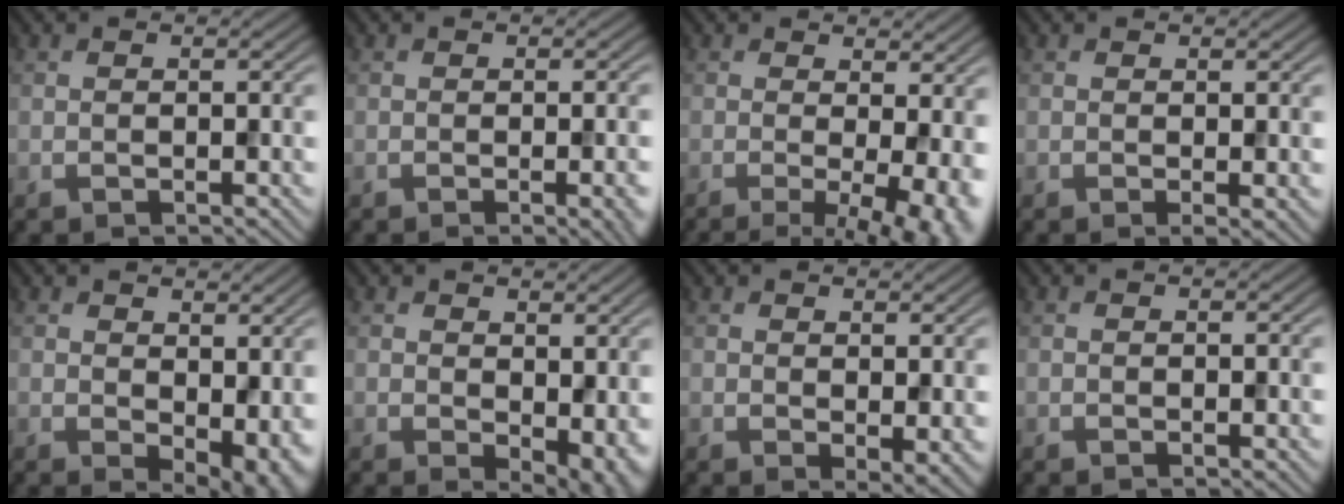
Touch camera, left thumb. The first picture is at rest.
{"total": 3.2, "force": [-1.0, 0.7, 3.0], "torque": [-0.035, 0.001, -0.013]}
{"total": 9.3, "force": [-1.4, 2.8, 8.8], "torque": [-0.113, -0.003, -0.014]}
{"total": 1.3, "force": [0.2, 0.2, 1.2], "torque": [-0.017, -0.007, 0.002]}
{"total": 6.8, "force": [0.3, 4.0, 5.5], "torque": [-0.074, -0.020, 0.017]}
{"total": 5.6, "force": [0.1, 3.2, 4.6], "torque": [-0.066, -0.017, 0.012]}
{"total": 2.6, "force": [0.8, 1.0, 2.3], "torque": [-0.037, -0.008, 0.017]}
{"total": 0.0}